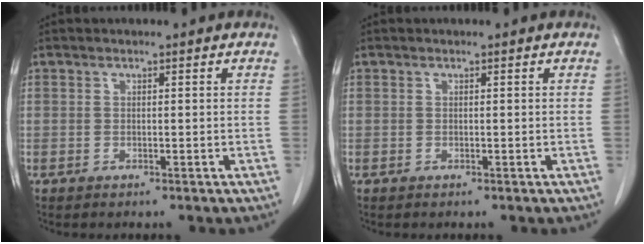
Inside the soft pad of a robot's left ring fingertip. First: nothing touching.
{"total": 0.0}